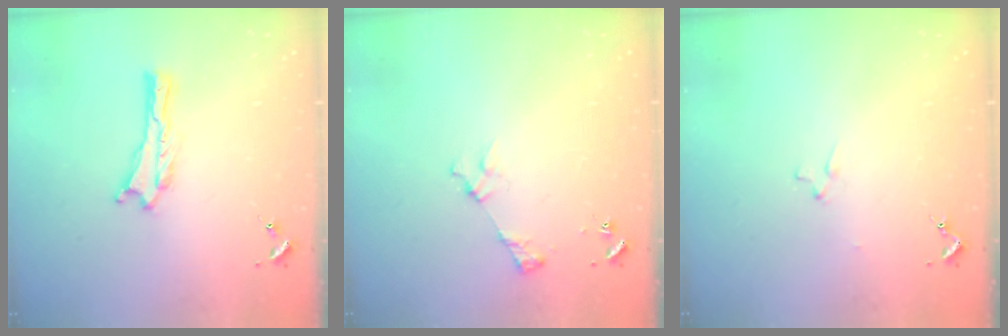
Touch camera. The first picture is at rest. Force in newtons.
{"total": 3.3, "press": 3.3, "slide": 0.3}
{"total": 1.1, "press": 1.1, "slide": 0.1}